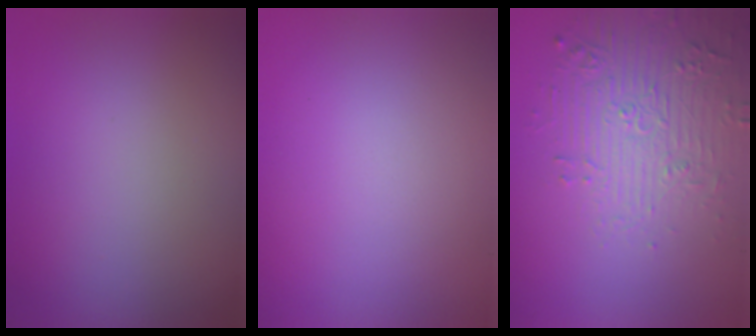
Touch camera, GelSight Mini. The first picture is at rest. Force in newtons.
{"total": 0.0}
{"total": 5.2, "press": 4.0, "slide": 3.3}